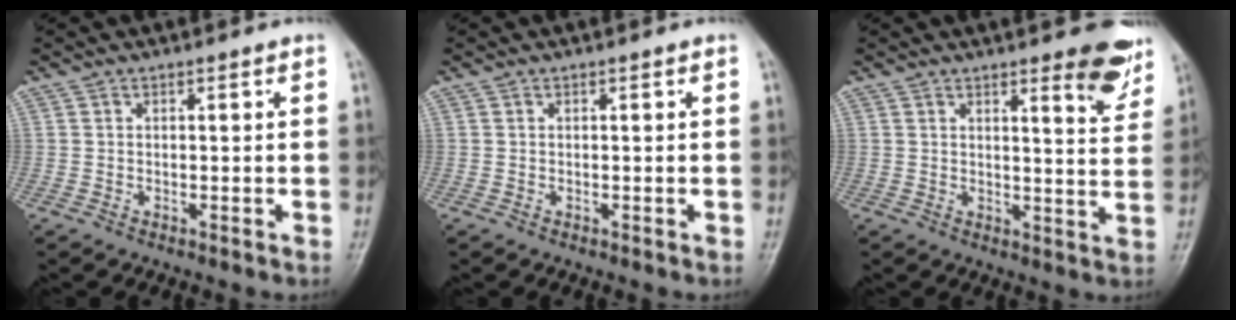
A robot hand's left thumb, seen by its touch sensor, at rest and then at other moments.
{"total": 0.0}
{"total": 8.0, "force": [5.2, 2.0, 5.7], "torque": [-0.047, -0.033, 0.062]}